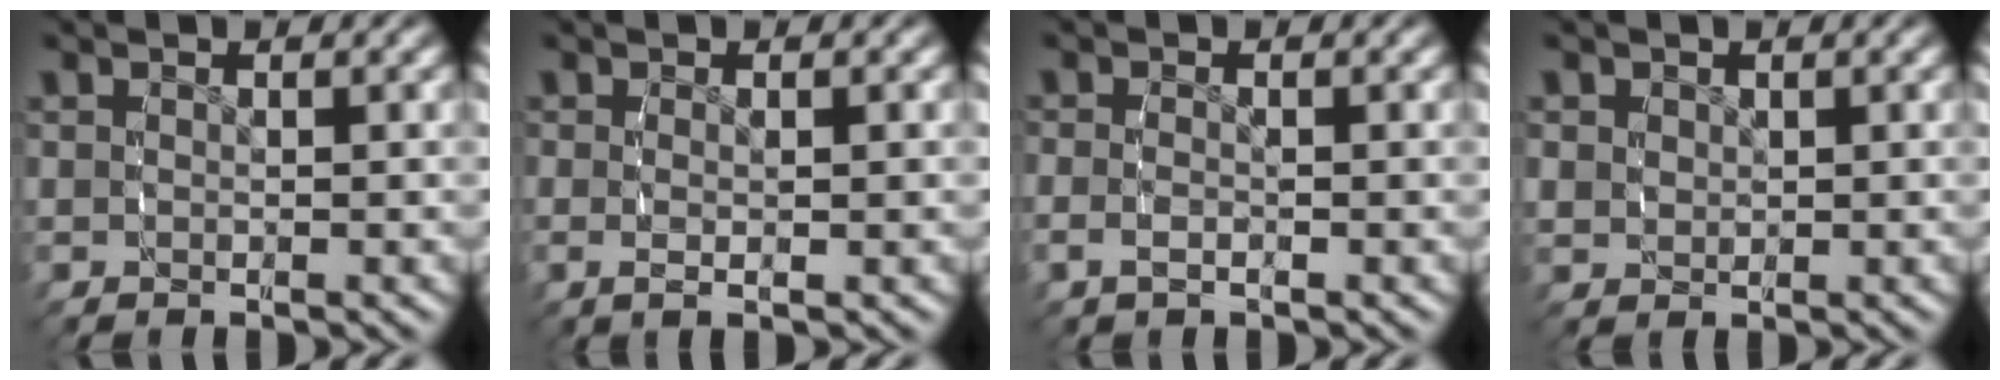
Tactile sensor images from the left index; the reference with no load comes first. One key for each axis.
{"total": 1.5, "fx": -0.4, "fy": 0.1, "fz": 1.4, "tx": -0.033, "ty": -0.010, "tz": 0.000}
{"total": 1.6, "fx": -0.8, "fy": 0.8, "fz": 1.1, "tx": -0.030, "ty": -0.009, "tz": -0.009}
{"total": 2.0, "fx": 0.4, "fy": 1.8, "fz": 0.7, "tx": -0.024, "ty": -0.015, "tz": 0.021}